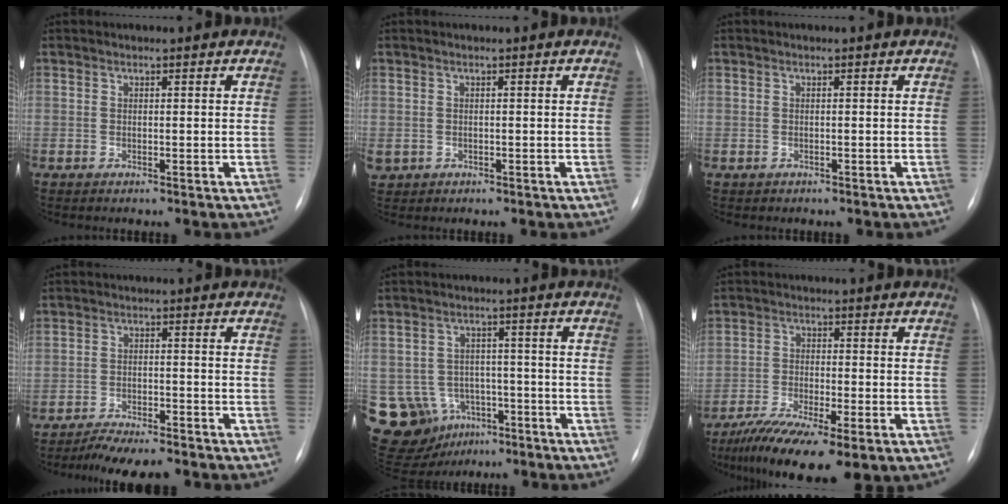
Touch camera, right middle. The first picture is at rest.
{"total": 2.3, "force": [-0.7, 2.1, 0.8], "torque": [-0.018, 0.004, 0.001]}
{"total": 0.5, "force": [-0.3, 0.4, 0.0], "torque": [-0.008, 0.002, -0.003]}
{"total": 8.0, "force": [-7.2, 1.2, 3.3], "torque": [-0.045, -0.011, -0.113]}
{"total": 16.4, "force": [-7.2, 13.8, 5.2], "torque": [-0.136, 0.033, -0.091]}
{"total": 12.5, "force": [-7.9, 2.9, 9.2], "torque": [-0.160, -0.025, -0.129]}